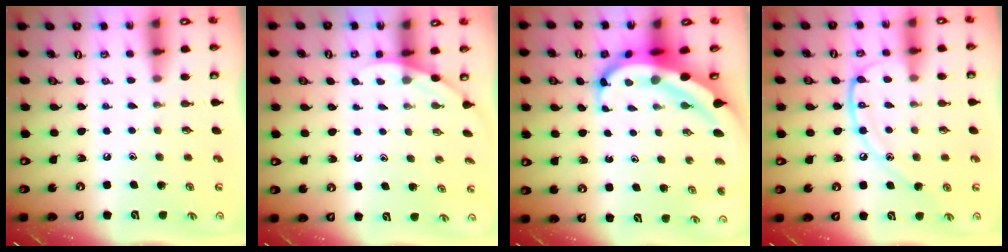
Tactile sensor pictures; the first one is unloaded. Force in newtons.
{"total": 2.0, "press": 2.0, "slide": 0.0}
{"total": 10.0, "press": 9.8, "slide": 2.1}
{"total": 13.7, "press": 13.6, "slide": 1.6}